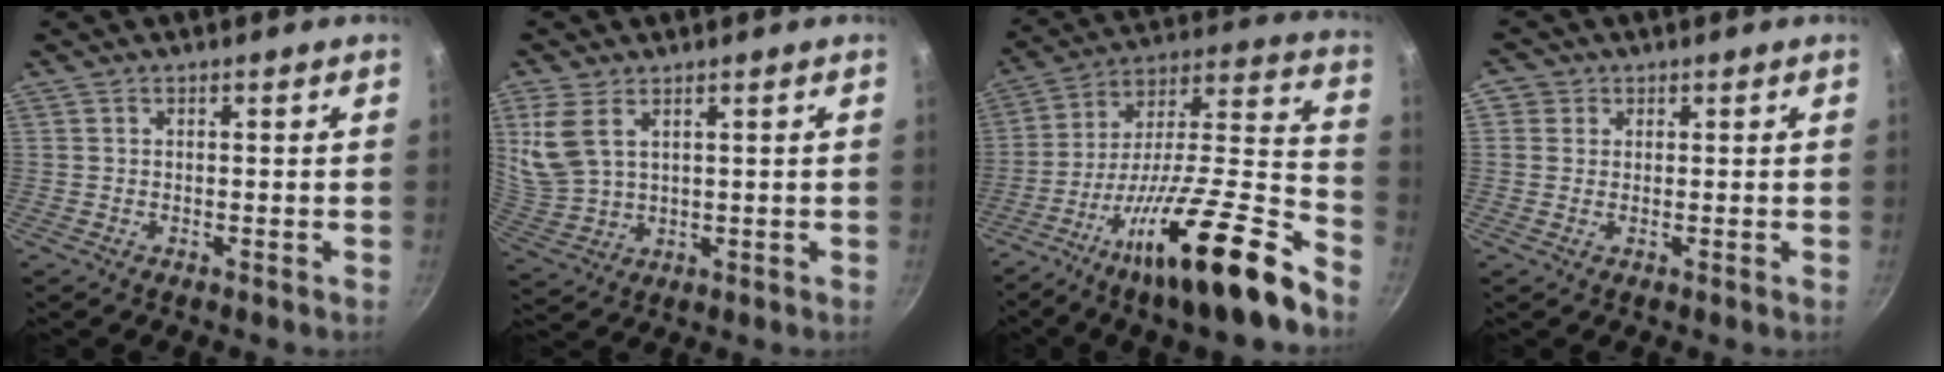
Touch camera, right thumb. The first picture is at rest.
{"total": 8.2, "force": [3.5, 4.6, 5.8], "torque": [-0.121, -0.015, 0.083]}
{"total": 26.0, "force": [-15.6, 5.3, 20.1], "torque": [-0.270, 0.097, -0.271]}
{"total": 2.4, "force": [0.5, 2.3, 0.5], "torque": [0.012, -0.004, -0.001]}